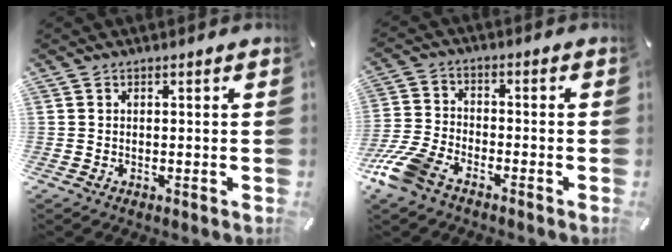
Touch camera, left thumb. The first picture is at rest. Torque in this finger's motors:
{"motor_torque": [-0.40, 1.72, 0.63, 0.54, 0.16]}